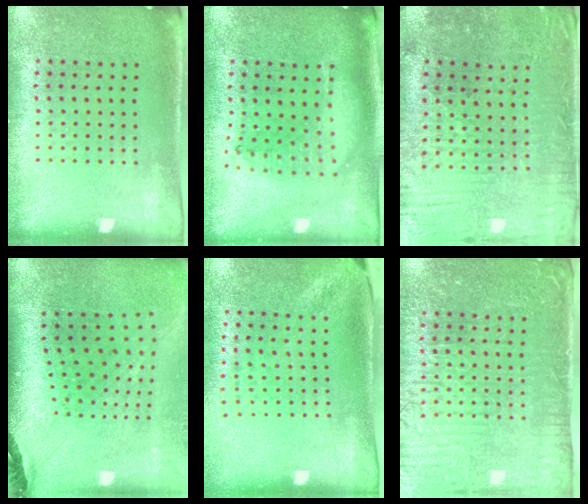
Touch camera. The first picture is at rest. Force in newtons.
{"total": 1.2, "press": 1.1, "slide": 0.3}
{"total": 1.6, "press": 1.5, "slide": 0.5}
{"total": 2.4, "press": 1.8, "slide": 1.6}
{"total": 1.8, "press": 1.4, "slide": 1.2}
{"total": 4.9, "press": 4.5, "slide": 2.0}